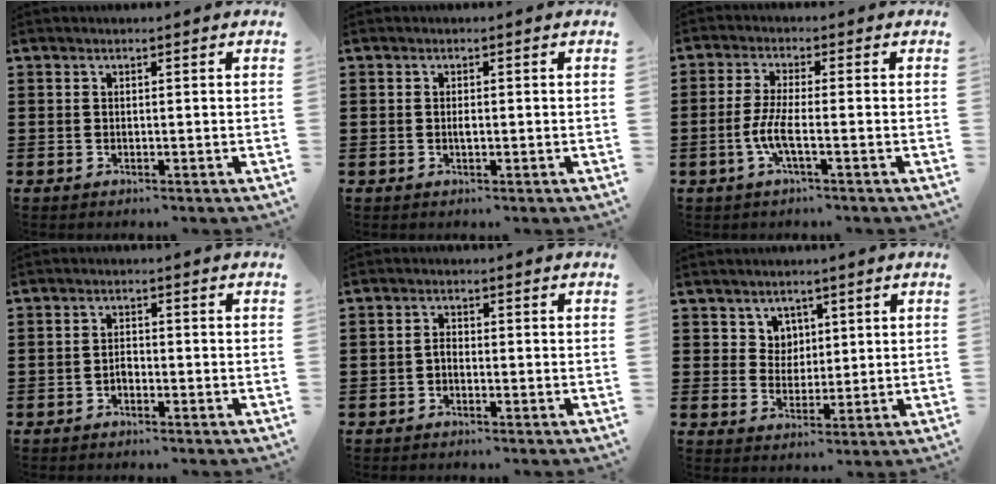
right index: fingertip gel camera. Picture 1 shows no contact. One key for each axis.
{"total": 0.9, "fx": -0.1, "fy": 0.3, "fz": 0.9, "tx": -0.018, "ty": -0.002, "tz": -0.003}
{"total": 5.1, "fx": -1.8, "fy": 0.8, "fz": 4.7, "tx": -0.109, "ty": -0.010, "tz": -0.042}
{"total": 1.5, "fx": -0.8, "fy": 0.8, "fz": 0.9, "tx": -0.020, "ty": 0.001, "tz": -0.017}
{"total": 1.3, "fx": -0.7, "fy": 0.7, "fz": 0.9, "tx": -0.019, "ty": 0.001, "tz": -0.014}
{"total": 4.0, "fx": 2.2, "fy": 3.3, "fz": 0.4, "tx": -0.018, "ty": 0.009, "tz": 0.040}